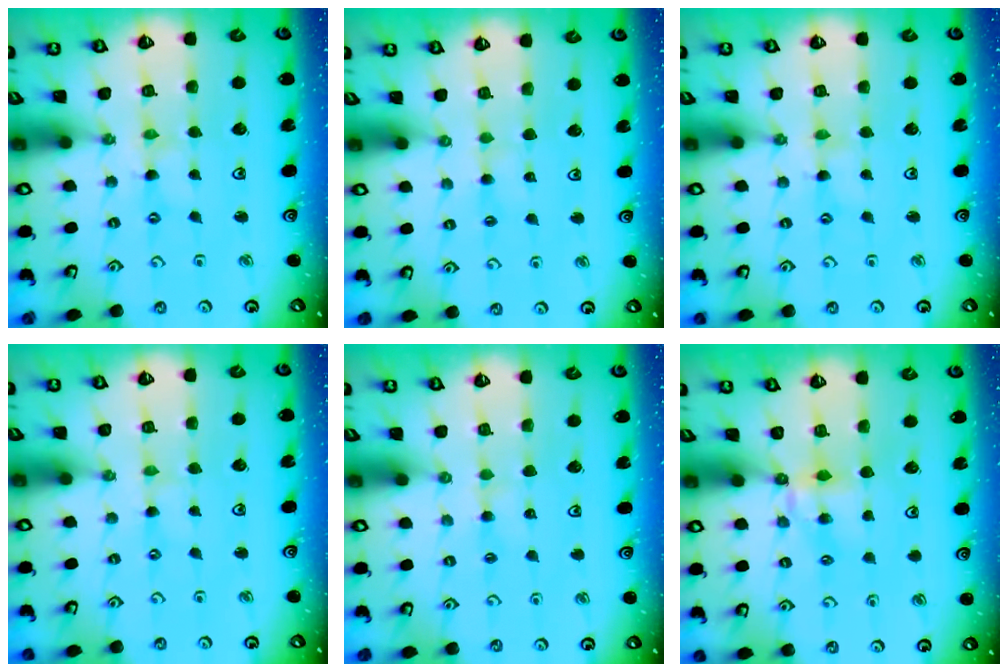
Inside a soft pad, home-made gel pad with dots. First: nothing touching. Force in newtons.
{"total": 1.6, "press": 1.6, "slide": 0.3}
{"total": 1.1, "press": 1.1, "slide": 0.2}
{"total": 0.5, "press": 0.5, "slide": 0.1}
{"total": 1.7, "press": 1.7, "slide": 0.4}
{"total": 5.2, "press": 5.1, "slide": 1.0}